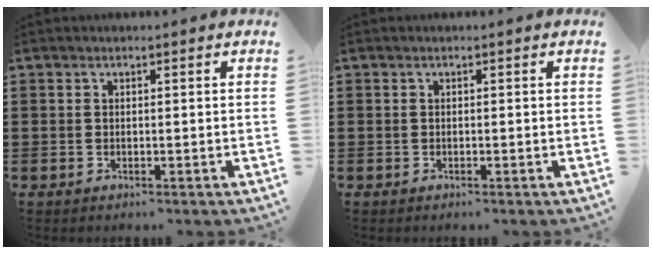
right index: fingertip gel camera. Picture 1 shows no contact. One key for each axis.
{"total": 0.0}